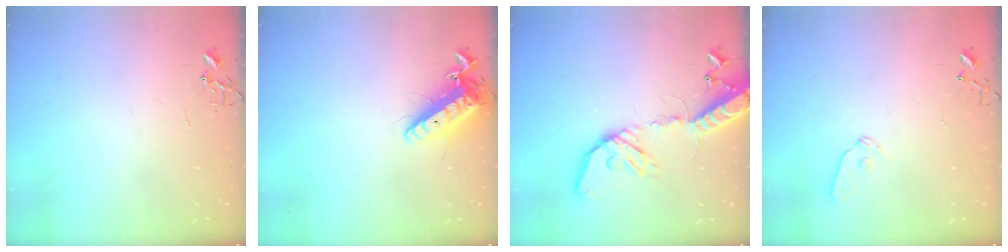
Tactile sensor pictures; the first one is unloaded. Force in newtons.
{"total": 13.4, "press": 13.1, "slide": 2.5}
{"total": 17.9, "press": 17.6, "slide": 3.7}
{"total": 6.0, "press": 5.9, "slide": 0.8}